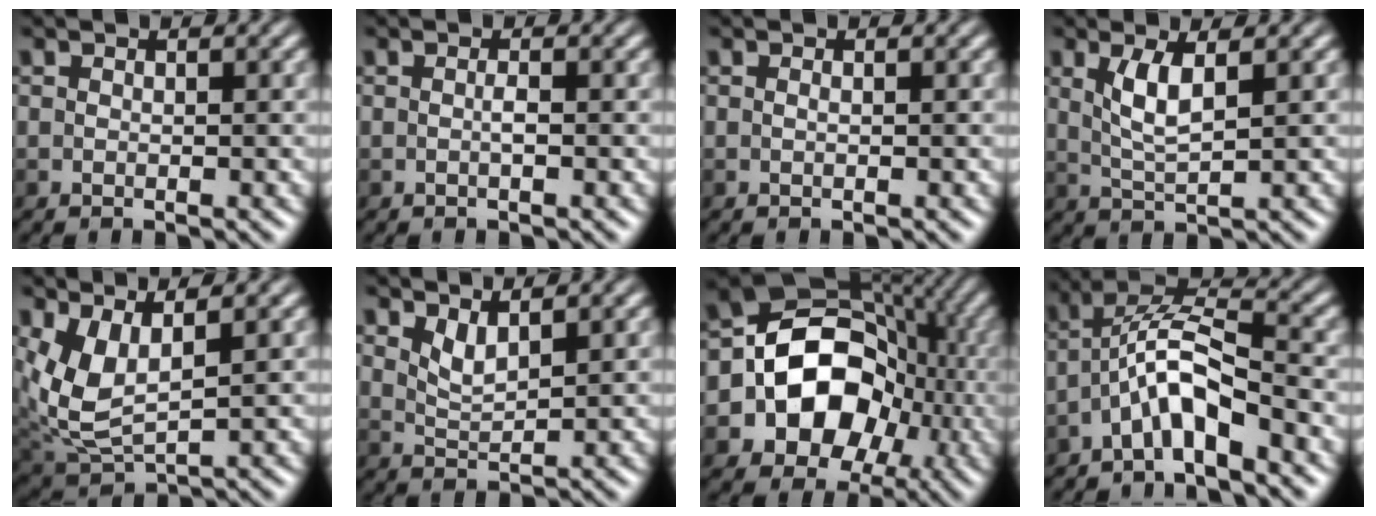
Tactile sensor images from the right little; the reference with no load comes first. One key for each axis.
{"total": 0.6, "fx": -0.2, "fy": -0.1, "fz": 0.5, "tx": -0.011, "ty": 0.002, "tz": -0.001}
{"total": 0.0}
{"total": 2.8, "fx": 1.1, "fy": 0.7, "fz": 2.5, "tx": -0.057, "ty": 0.002, "tz": 0.028}
{"total": 4.6, "fx": 1.3, "fy": 2.3, "fz": 3.8, "tx": -0.092, "ty": -0.009, "tz": 0.038}
{"total": 1.7, "fx": 1.3, "fy": 0.4, "fz": 1.0, "tx": -0.024, "ty": -0.005, "tz": 0.035}
{"total": 12.9, "fx": -1.9, "fy": 10.3, "fz": 7.5, "tx": -0.110, "ty": -0.001, "tz": -0.055}
{"total": 5.0, "fx": -3.1, "fy": 1.0, "fz": 3.8, "tx": -0.077, "ty": 0.017, "tz": -0.059}